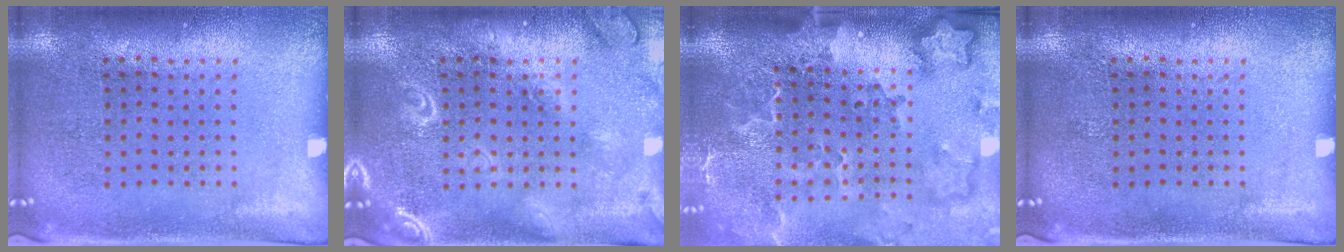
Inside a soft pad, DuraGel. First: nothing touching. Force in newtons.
{"total": 3.5, "press": 3.5, "slide": 0.5}
{"total": 3.2, "press": 2.3, "slide": 2.1}
{"total": 0.0}